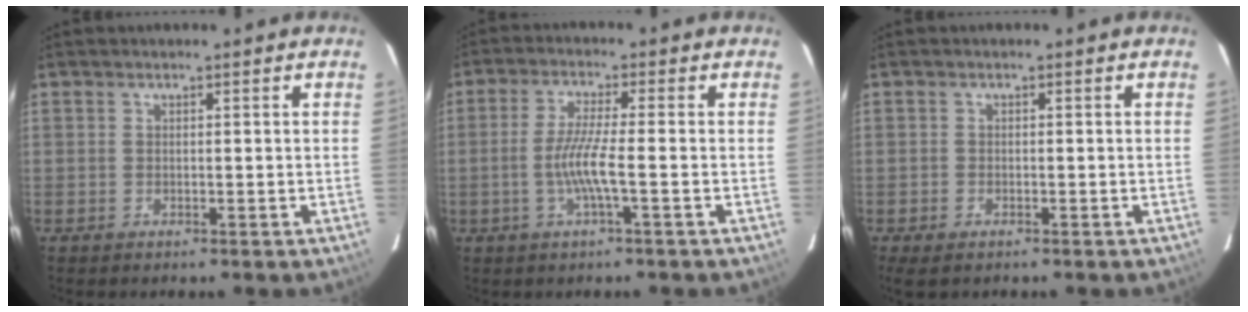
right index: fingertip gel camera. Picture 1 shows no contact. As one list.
[{"total": 5.9, "force": [-1.9, -0.6, 5.6], "torque": [-0.113, -0.005, -0.037]}, {"total": 2.5, "force": [-1.7, 1.2, 1.2], "torque": [-0.031, -0.013, -0.030]}]